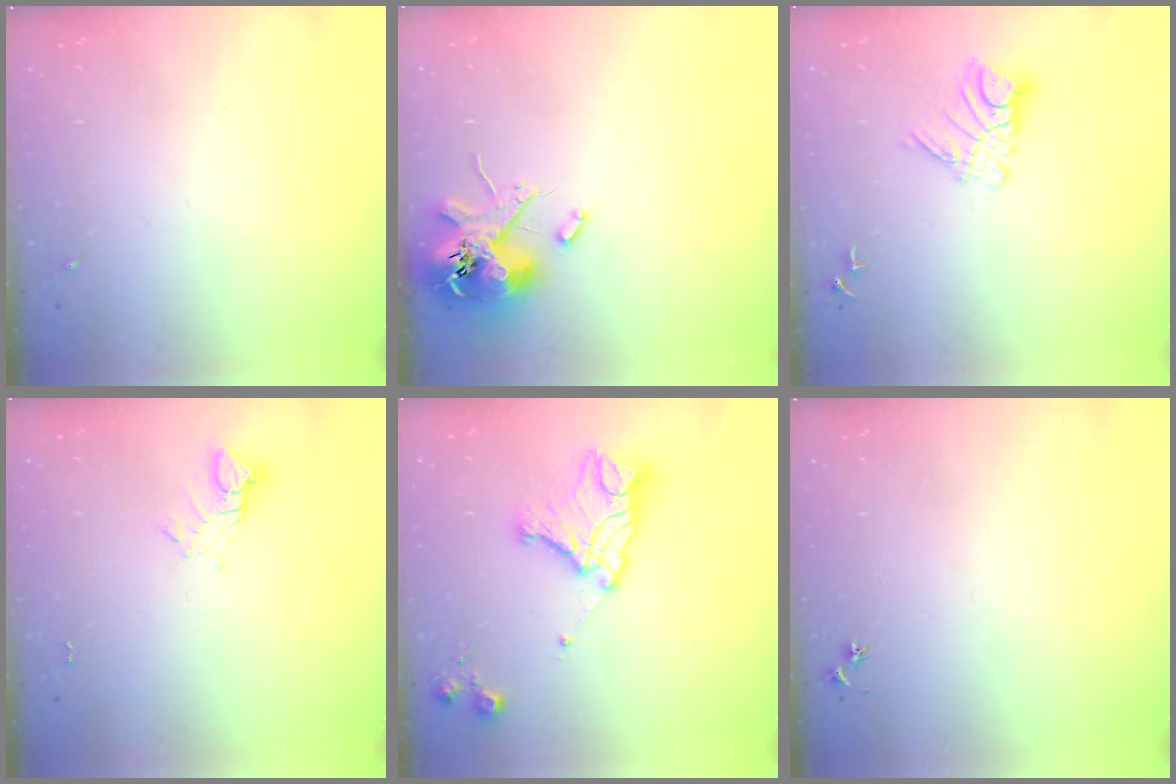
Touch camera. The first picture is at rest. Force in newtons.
{"total": 11.8, "press": 11.6, "slide": 1.8}
{"total": 9.5, "press": 9.5, "slide": 0.9}
{"total": 3.1, "press": 3.1, "slide": 0.2}
{"total": 15.7, "press": 15.6, "slide": 1.3}
{"total": 3.0, "press": 2.9, "slide": 0.4}